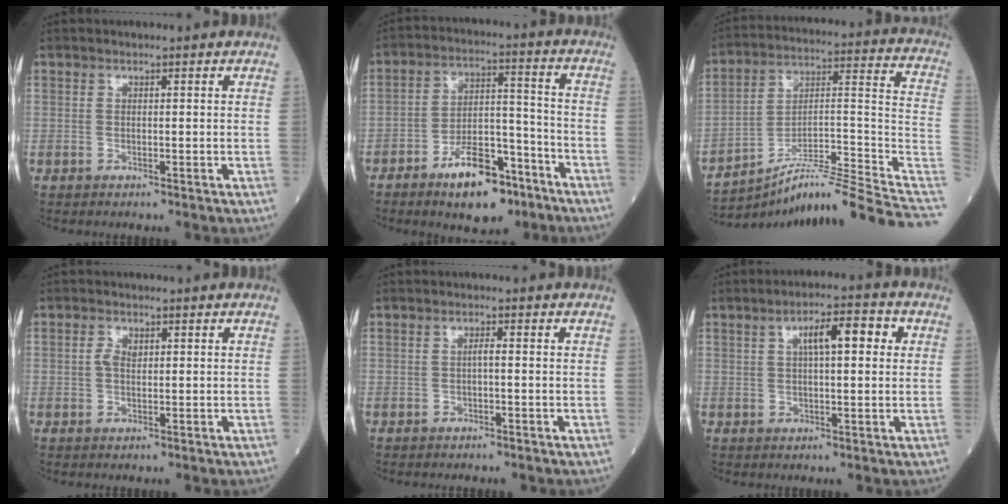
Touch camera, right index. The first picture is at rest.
{"total": 11.5, "force": [-7.5, 4.4, 7.5], "torque": [-0.126, 0.015, -0.122]}
{"total": 21.6, "force": [-16.9, -1.4, 13.3], "torque": [-0.139, 0.044, -0.261]}
{"total": 1.8, "force": [0.5, 1.0, 1.4], "torque": [-0.032, 0.005, 0.010]}
{"total": 0.9, "force": [-0.1, 0.0, 0.9], "torque": [-0.016, 0.002, -0.002]}
{"total": 6.6, "force": [2.0, 1.6, 6.0], "torque": [-0.099, 0.021, 0.032]}